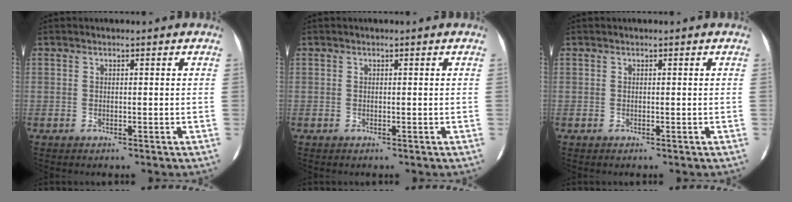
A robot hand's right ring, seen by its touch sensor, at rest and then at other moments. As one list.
[{"total": 0.0}, {"total": 0.0}]